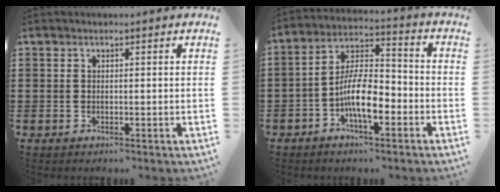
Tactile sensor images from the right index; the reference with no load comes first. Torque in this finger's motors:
{"motor_torque": [1.43, 0.71, 0.82, 0.21]}